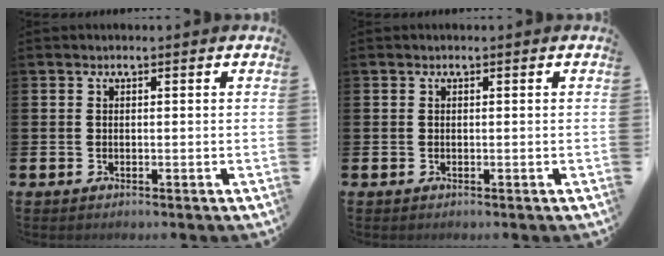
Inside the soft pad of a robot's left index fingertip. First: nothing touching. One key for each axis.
{"total": 0.0}